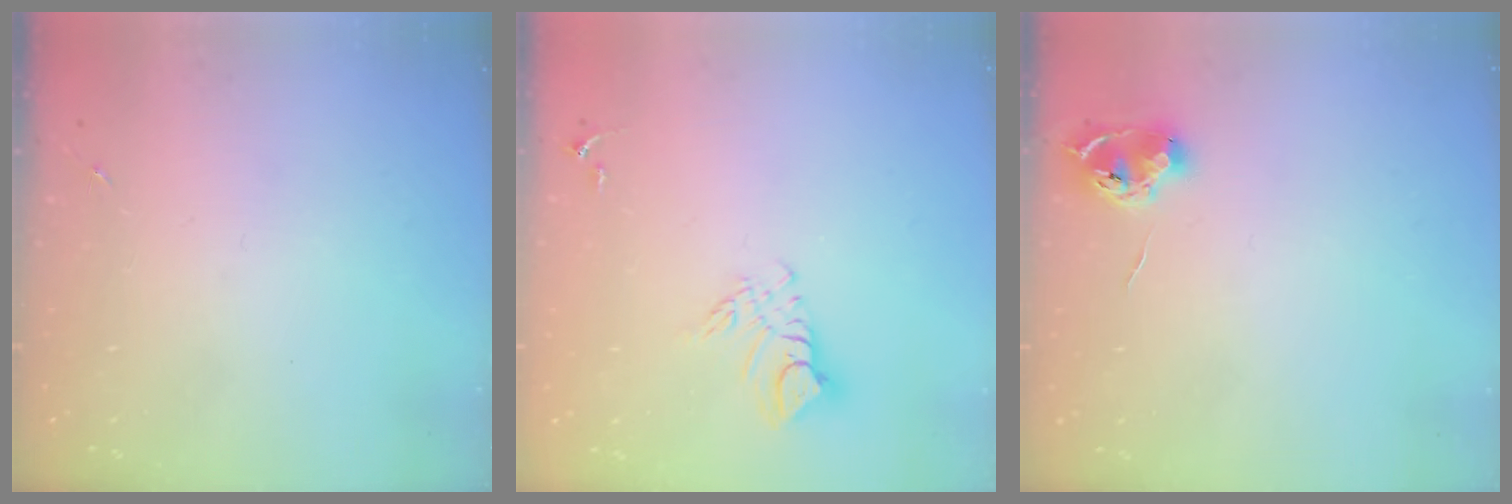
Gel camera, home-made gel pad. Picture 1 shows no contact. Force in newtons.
{"total": 9.3, "press": 9.3, "slide": 0.9}
{"total": 7.7, "press": 7.7, "slide": 0.7}